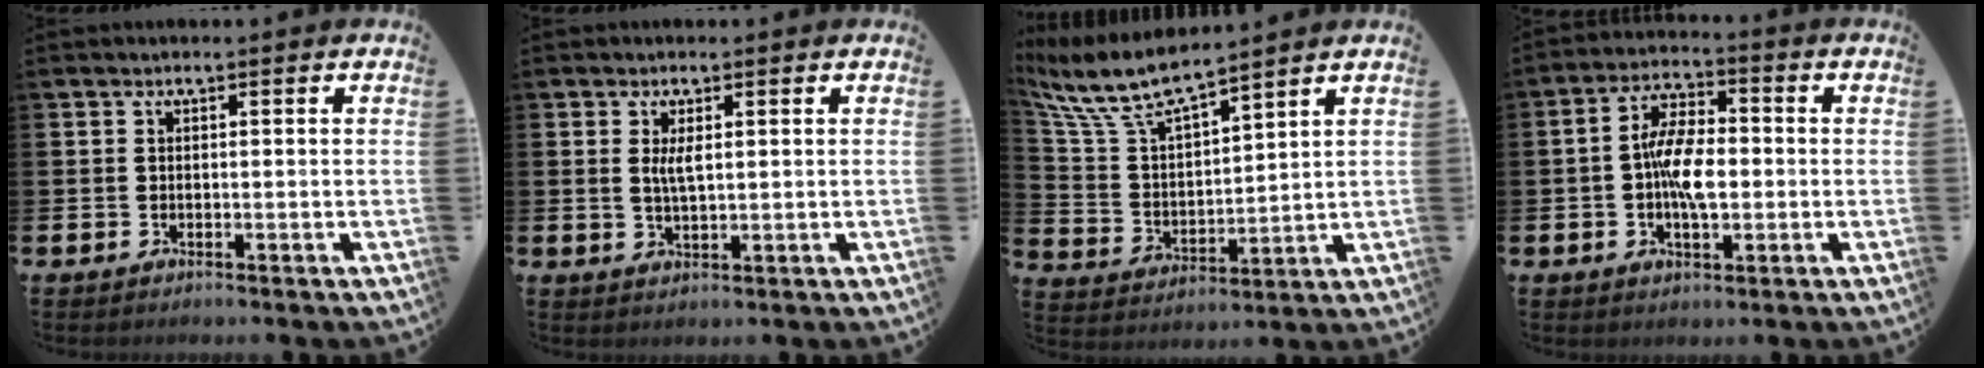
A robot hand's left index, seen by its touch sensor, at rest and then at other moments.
{"total": 2.3, "force": [0.9, 0.7, 2.0], "torque": [-0.039, 0.002, 0.013]}
{"total": 8.0, "force": [7.3, 1.2, 2.9], "torque": [-0.093, -0.044, 0.129]}
{"total": 6.5, "force": [-0.5, 3.1, 5.7], "torque": [-0.084, 0.004, -0.013]}